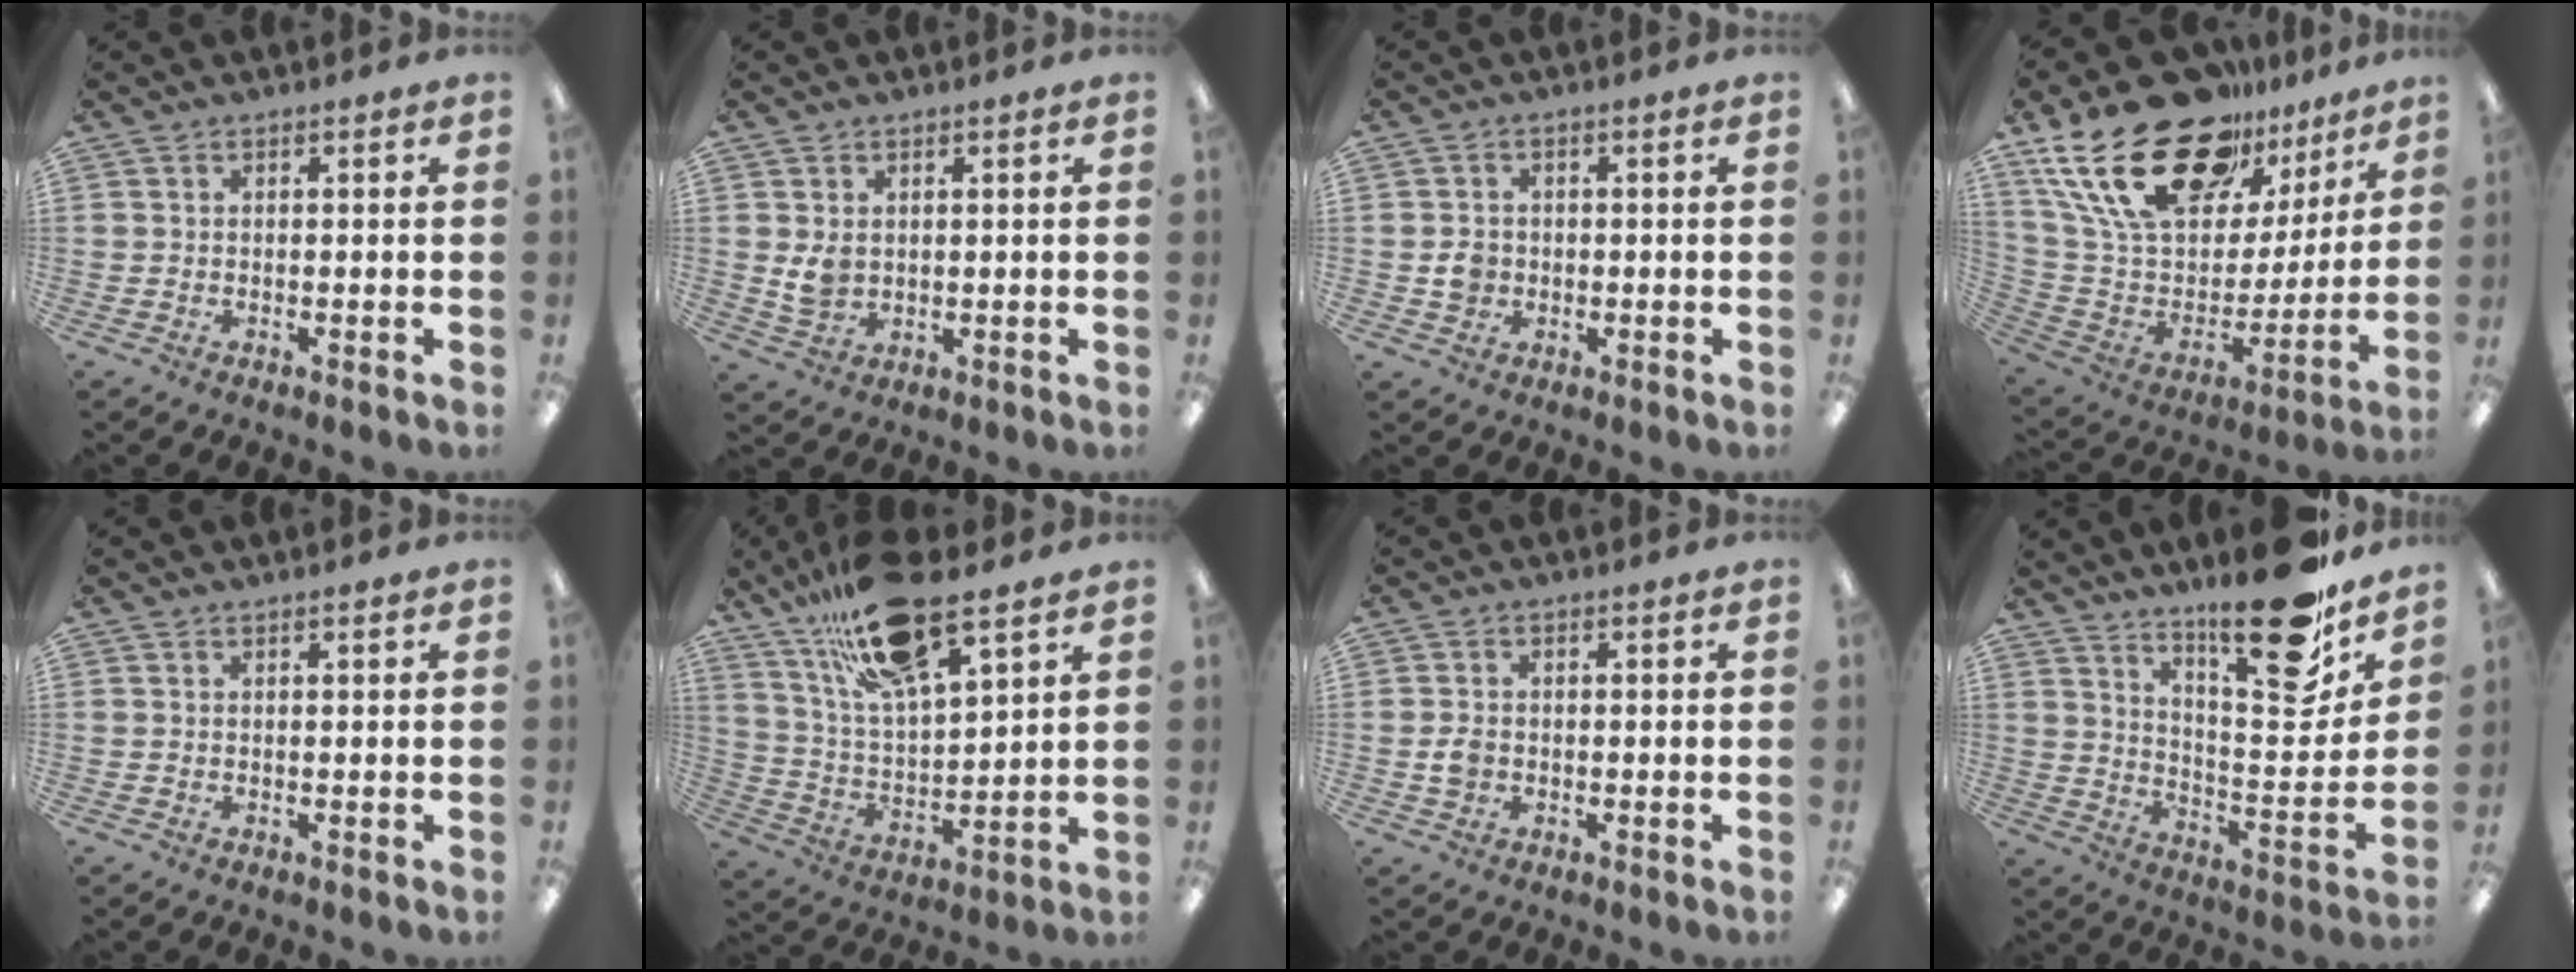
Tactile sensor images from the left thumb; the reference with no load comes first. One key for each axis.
{"total": 4.2, "fx": 1.2, "fy": 3.1, "fz": 2.5, "tx": -0.041, "ty": -0.005, "tz": 0.020}
{"total": 3.1, "fx": -0.4, "fy": 2.8, "fz": 1.3, "tx": -0.016, "ty": 0.002, "tz": -0.010}
{"total": 27.9, "fx": 18.0, "fy": 14.4, "fz": 15.6, "tx": -0.304, "ty": -0.106, "tz": 0.328}
{"total": 0.0}
{"total": 20.6, "fx": 14.8, "fy": 6.0, "fz": 13.0, "tx": -0.240, "ty": -0.067, "tz": 0.254}
{"total": 2.7, "fx": -0.4, "fy": 2.1, "fz": 1.7, "tx": -0.031, "ty": 0.005, "tz": -0.008}
{"total": 21.1, "fx": 16.8, "fy": 5.1, "fz": 11.6, "tx": -0.164, "ty": -0.124, "tz": 0.273}